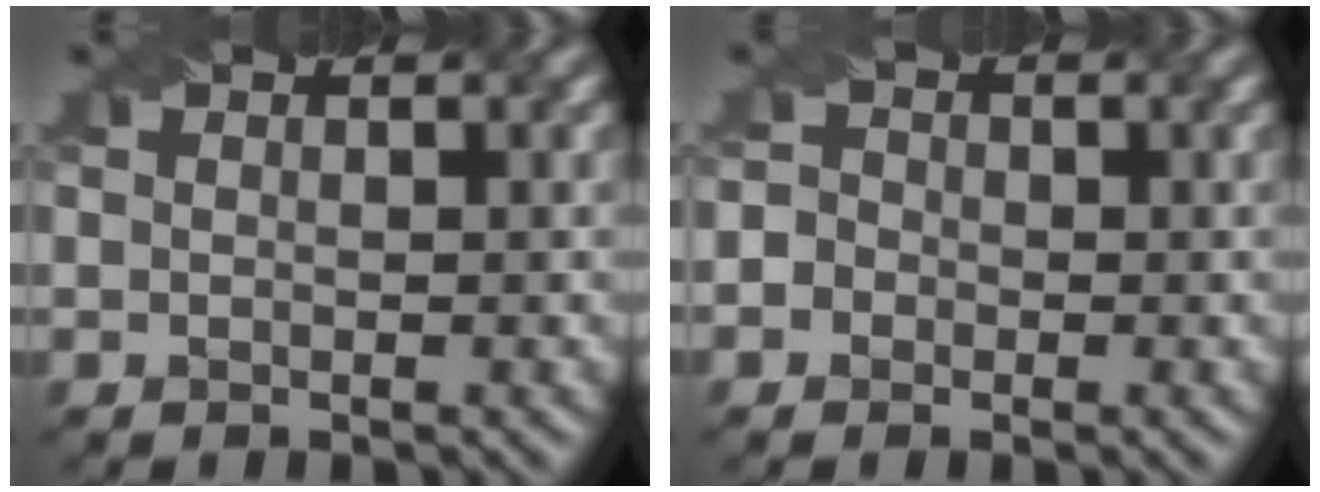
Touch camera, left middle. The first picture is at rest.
{"total": 2.8, "force": [-0.8, 2.6, 0.7], "torque": [0.012, 0.025, -0.040]}